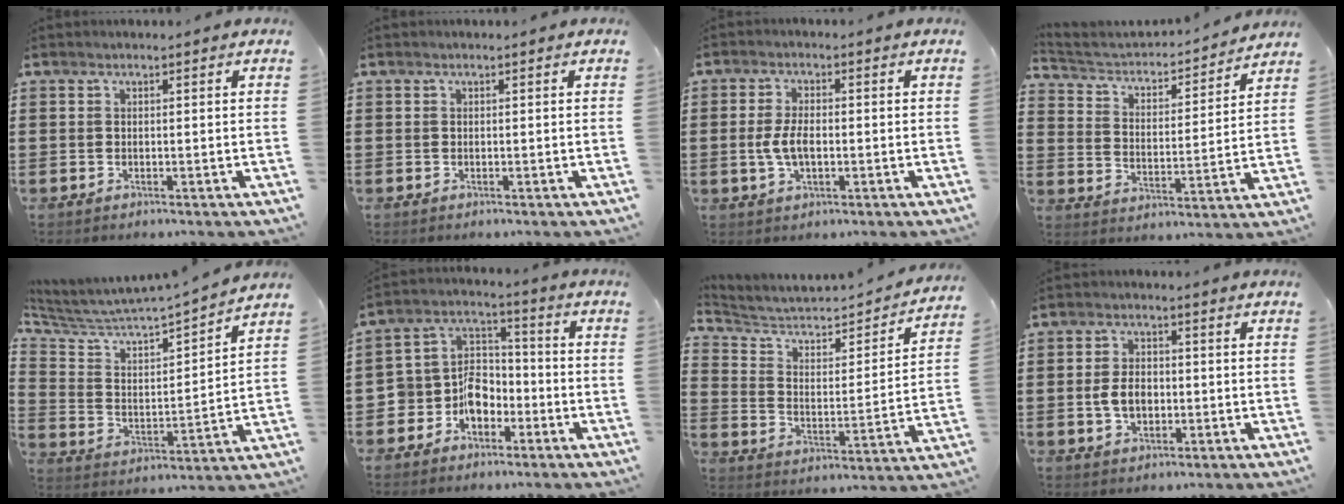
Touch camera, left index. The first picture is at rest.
{"total": 0.0}
{"total": 4.7, "force": [-0.5, 2.2, 4.1], "torque": [-0.097, -0.003, -0.014]}
{"total": 2.7, "force": [2.5, 1.0, 0.5], "torque": [-0.030, -0.025, 0.031]}
{"total": 4.6, "force": [4.3, 0.6, 1.4], "torque": [-0.056, -0.048, 0.064]}
{"total": 7.3, "force": [-3.8, 5.8, 2.0], "torque": [-0.064, 0.012, -0.078]}
{"total": 4.2, "force": [3.6, 1.6, 1.5], "torque": [-0.055, -0.031, 0.051]}
{"total": 4.4, "force": [-0.6, 2.9, 3.3], "torque": [-0.063, 0.001, -0.015]}